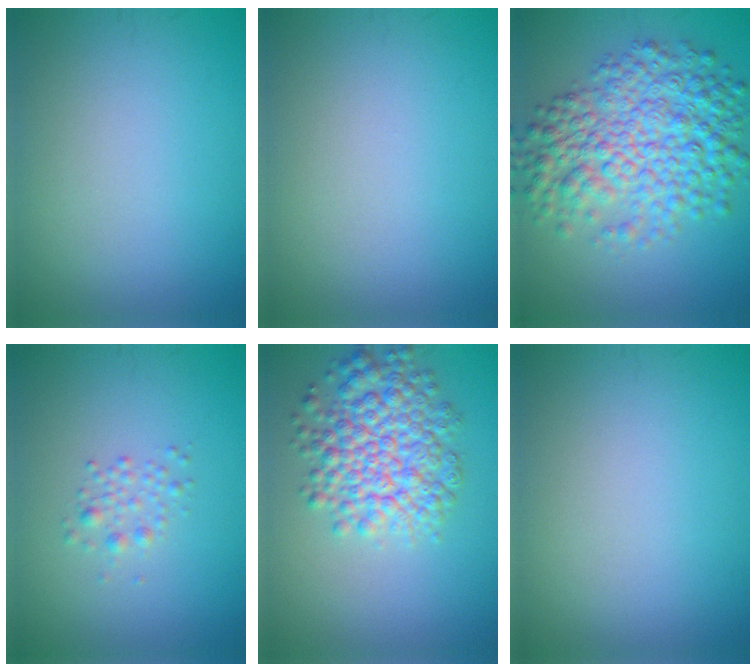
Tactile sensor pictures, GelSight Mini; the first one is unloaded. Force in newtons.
{"total": 0.0}
{"total": 8.5, "press": 8.5, "slide": 0.0}
{"total": 1.3, "press": 1.3, "slide": 0.0}
{"total": 6.9, "press": 6.9, "slide": 0.3}
{"total": 0.0}